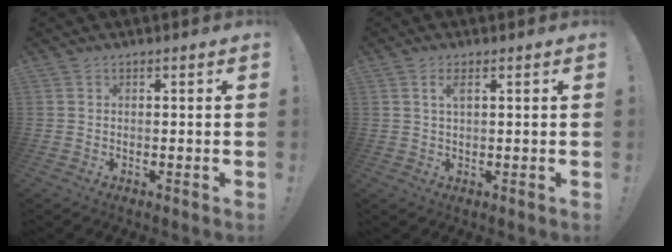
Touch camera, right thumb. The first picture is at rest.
{"total": 2.6, "force": [1.0, 0.7, 2.2], "torque": [-0.043, 0.002, 0.015]}